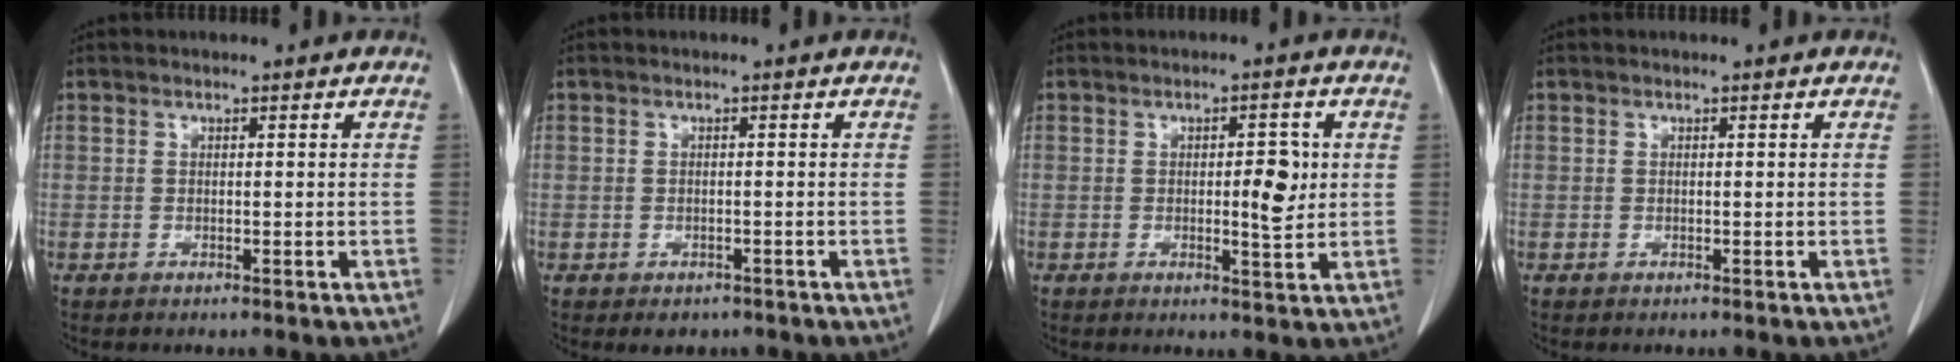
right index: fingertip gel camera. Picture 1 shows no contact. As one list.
[{"total": 2.4, "force": [-1.5, 1.7, 0.6], "torque": [-0.004, 0.003, -0.013]}, {"total": 4.3, "force": [0.3, 1.2, 4.2], "torque": [-0.061, -0.002, 0.005]}, {"total": 0.0}]